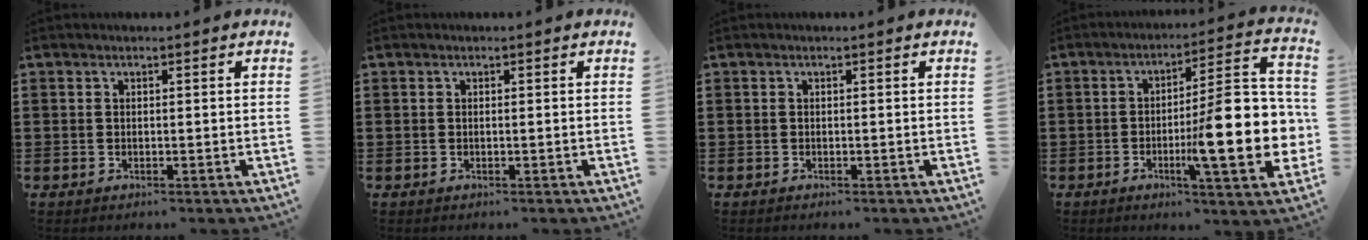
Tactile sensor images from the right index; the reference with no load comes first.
{"total": 0.0}
{"total": 0.0}
{"total": 16.0, "force": [-2.2, 3.4, 15.5], "torque": [-0.229, -0.023, -0.034]}